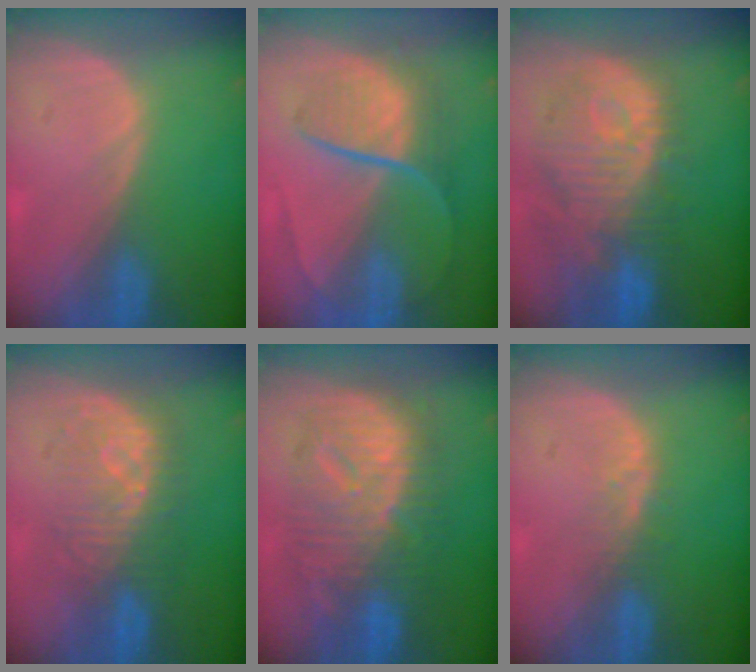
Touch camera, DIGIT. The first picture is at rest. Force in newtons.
{"total": 8.9, "press": 7.5, "slide": 4.9}
{"total": 12.4, "press": 11.1, "slide": 5.6}
{"total": 7.9, "press": 7.9, "slide": 0.5}
{"total": 12.3, "press": 12.3, "slide": 1.1}
{"total": 2.5, "press": 2.4, "slide": 0.2}